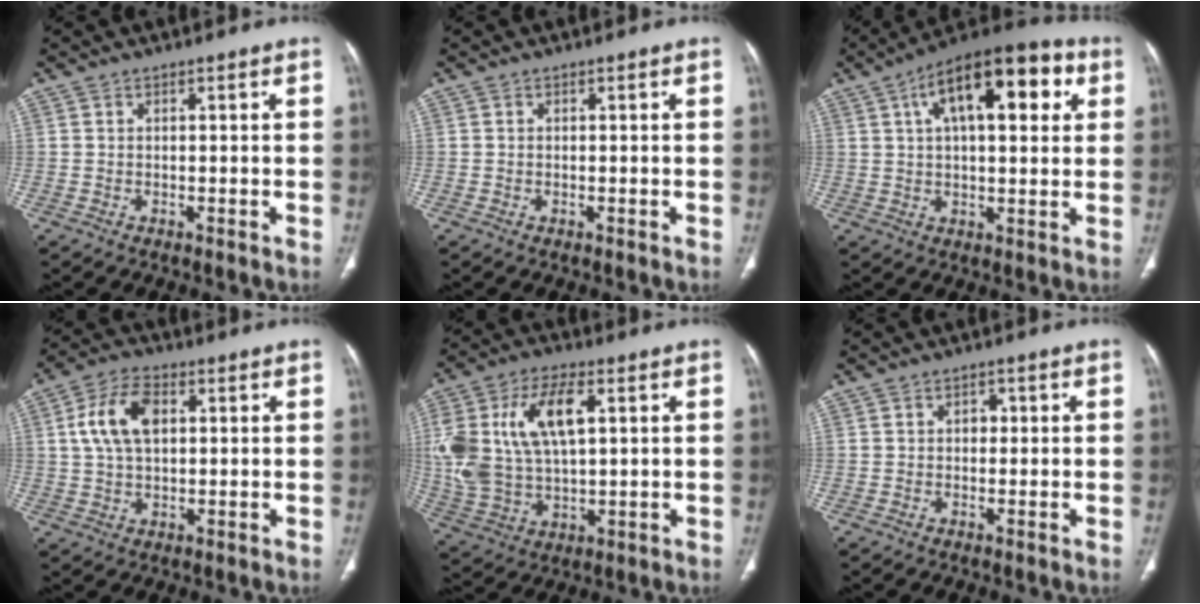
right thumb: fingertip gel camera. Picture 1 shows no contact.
{"total": 0.0}
{"total": 19.1, "force": [6.6, 8.3, 15.8], "torque": [-0.217, 0.017, 0.095]}
{"total": 9.7, "force": [2.2, 5.8, 7.5], "torque": [-0.143, 0.012, 0.039]}
{"total": 18.4, "force": [4.5, 9.8, 14.9], "torque": [-0.307, 0.006, 0.088]}
{"total": 1.7, "force": [0.2, 1.3, 1.0], "torque": [-0.005, 0.004, -0.001]}